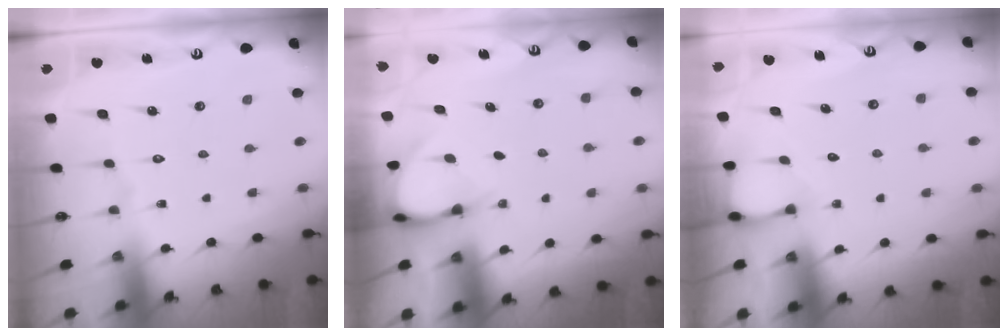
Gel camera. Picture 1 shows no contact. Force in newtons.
{"total": 4.0, "press": 4.0, "slide": 0.3}
{"total": 1.8, "press": 1.8, "slide": 0.1}